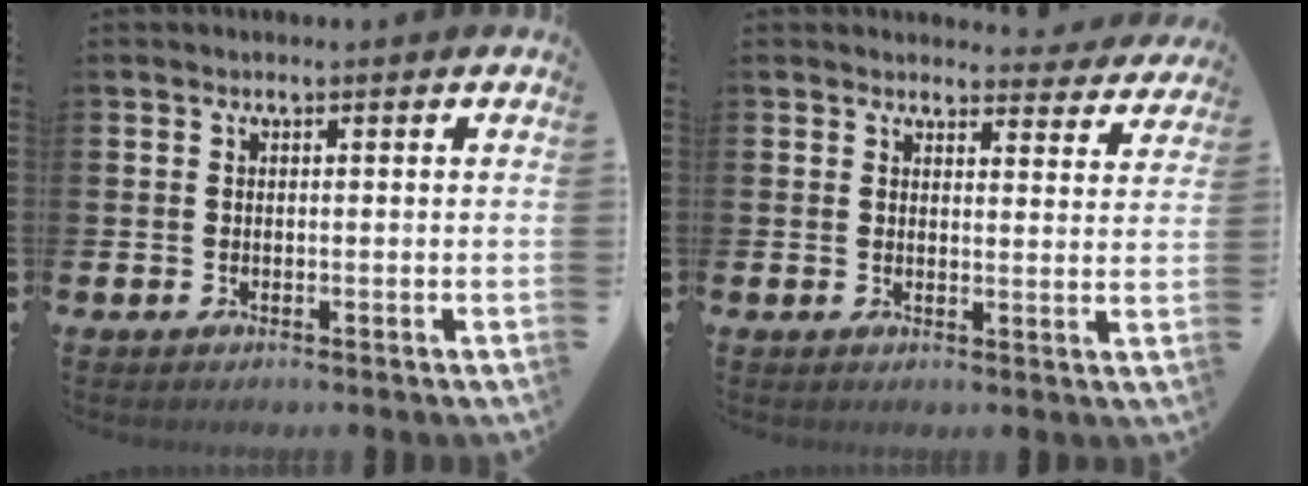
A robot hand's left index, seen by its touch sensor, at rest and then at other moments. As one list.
[{"total": 3.2, "force": [3.2, 0.6, 0.0], "torque": [0.001, -0.022, 0.055]}]